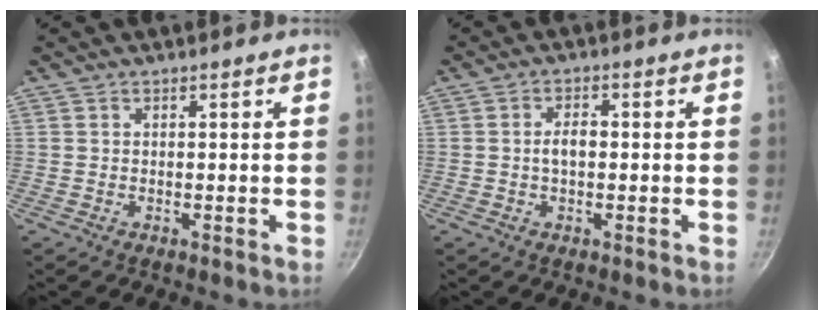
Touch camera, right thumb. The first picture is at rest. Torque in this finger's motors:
{"motor_torque": [0.61, 0.45, 0.58, 0.09, -0.07]}